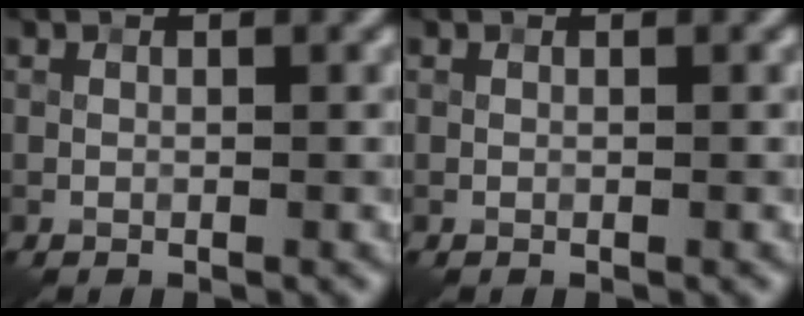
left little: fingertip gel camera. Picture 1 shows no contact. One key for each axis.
{"total": 0.0}